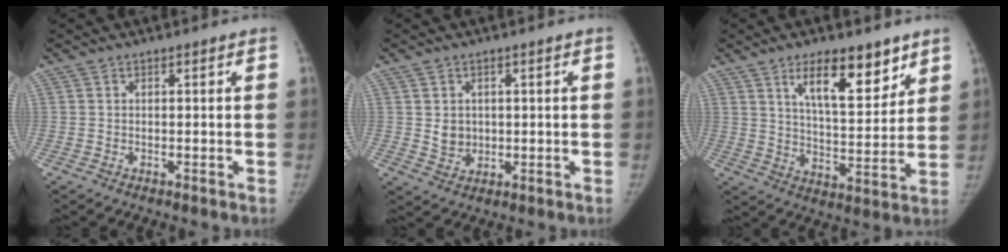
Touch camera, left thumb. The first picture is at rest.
{"total": 3.9, "force": [0.6, 3.4, 1.9], "torque": [-0.015, -0.007, 0.020]}
{"total": 13.5, "force": [8.2, 5.3, 9.4], "torque": [-0.112, -0.052, 0.138]}